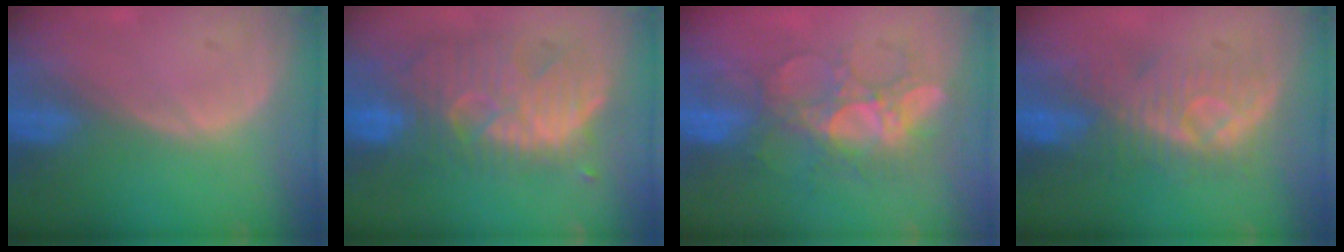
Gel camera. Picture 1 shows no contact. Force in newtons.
{"total": 11.1, "press": 10.6, "slide": 3.2}
{"total": 9.2, "press": 8.5, "slide": 3.5}
{"total": 8.0, "press": 8.0, "slide": 0.6}